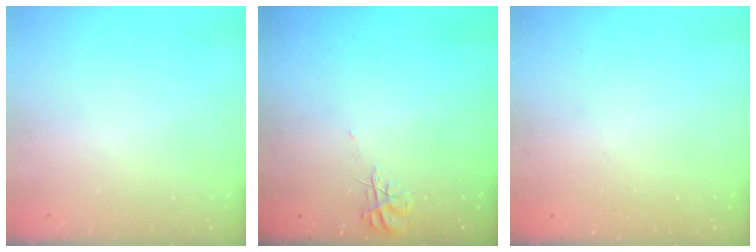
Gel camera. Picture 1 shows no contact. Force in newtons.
{"total": 6.5, "press": 6.5, "slide": 0.4}
{"total": 0.0}